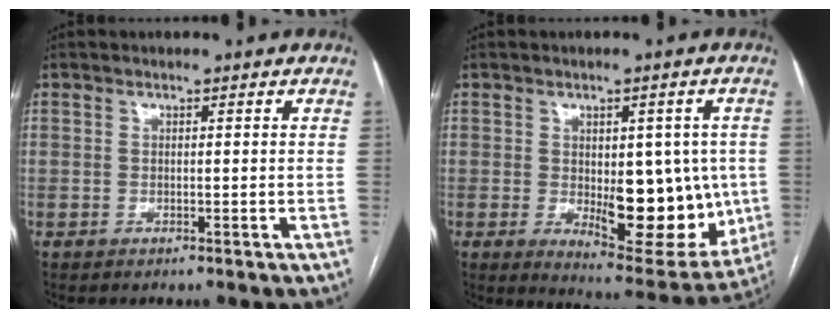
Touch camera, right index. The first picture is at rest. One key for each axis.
{"total": 14.7, "fx": -1.4, "fy": 6.6, "fz": 13.1, "tx": -0.159, "ty": -0.003, "tz": 0.002}